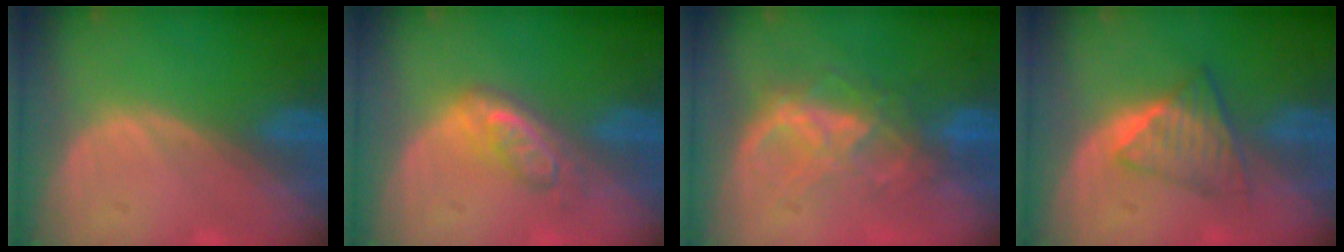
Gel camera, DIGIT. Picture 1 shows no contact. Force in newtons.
{"total": 5.0, "press": 4.6, "slide": 2.0}
{"total": 6.4, "press": 6.4, "slide": 0.8}
{"total": 5.8, "press": 5.1, "slide": 2.7}